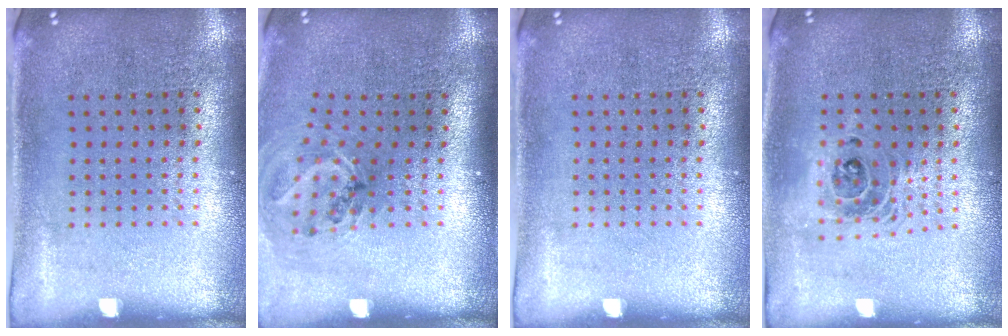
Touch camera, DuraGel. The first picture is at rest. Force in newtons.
{"total": 1.2, "press": 1.0, "slide": 0.6}
{"total": 0.0}
{"total": 1.5, "press": 1.2, "slide": 0.9}